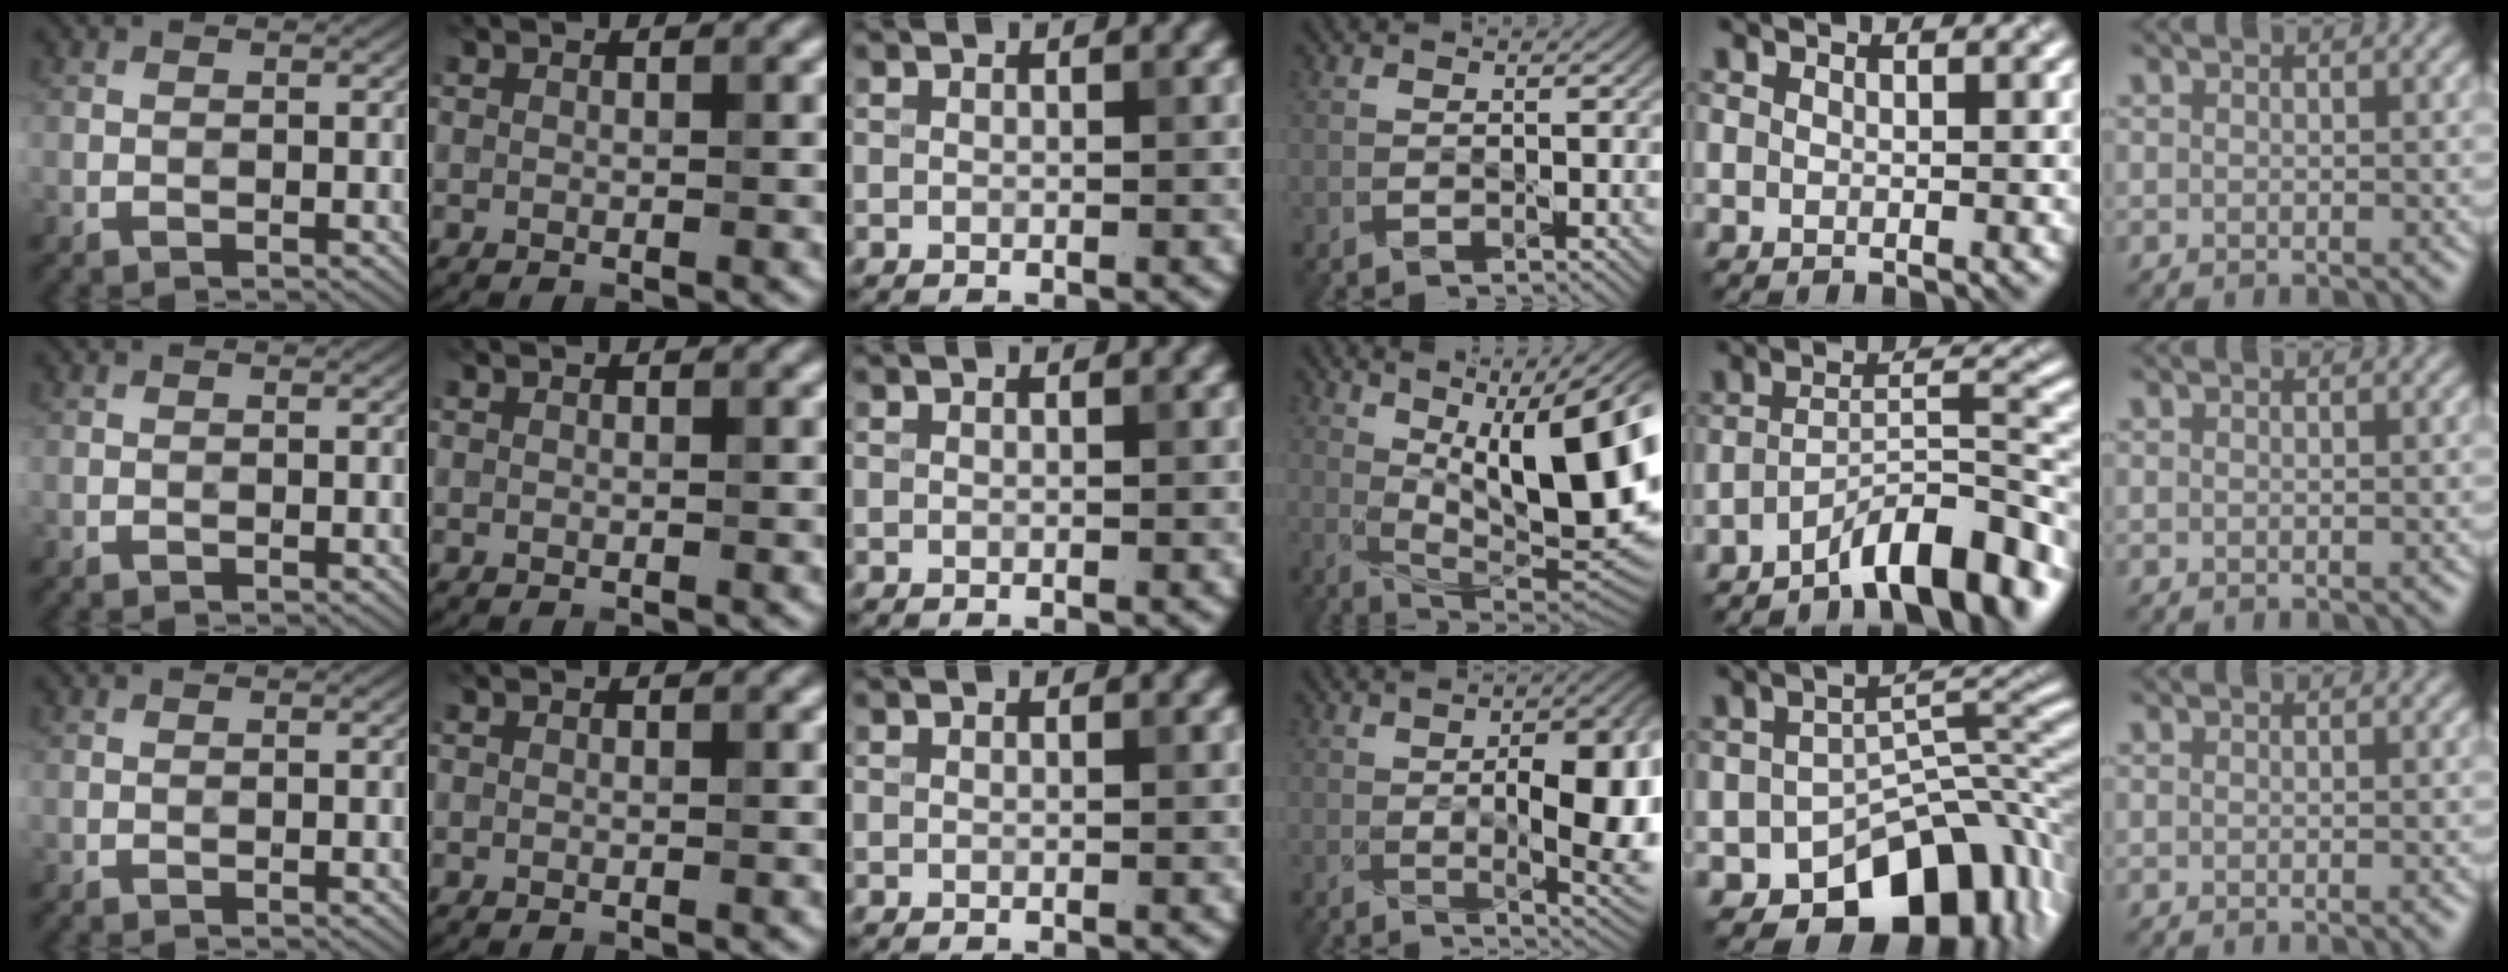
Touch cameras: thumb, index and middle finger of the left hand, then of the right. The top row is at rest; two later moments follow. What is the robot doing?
{"motion": "press", "object": "syringe"}